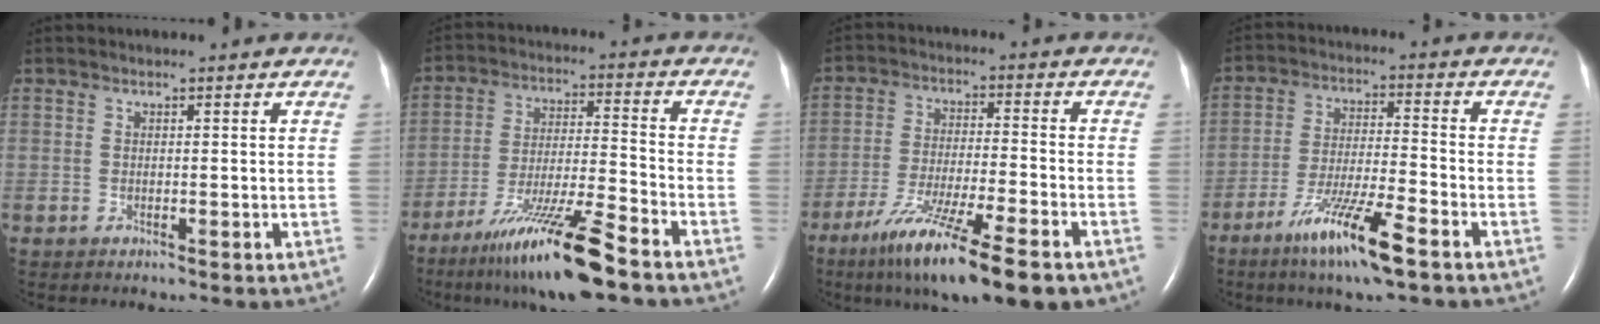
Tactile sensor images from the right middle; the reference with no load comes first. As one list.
[{"total": 13.5, "force": [-9.5, -0.2, 9.6], "torque": [-0.183, -0.031, -0.167]}, {"total": 15.9, "force": [-10.4, 1.3, 11.9], "torque": [-0.193, -0.042, -0.174]}, {"total": 10.8, "force": [-6.7, 0.3, 8.5], "torque": [-0.163, -0.026, -0.122]}]